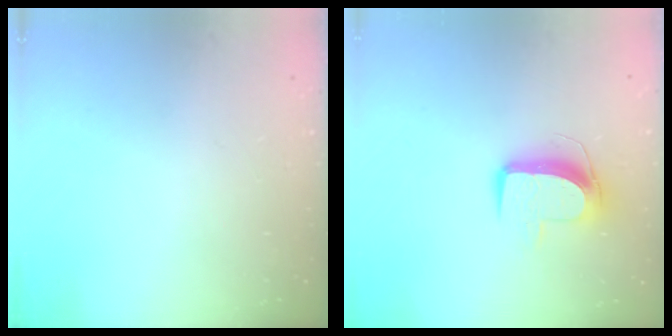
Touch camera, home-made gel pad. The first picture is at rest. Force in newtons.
{"total": 9.9, "press": 9.9, "slide": 0.6}